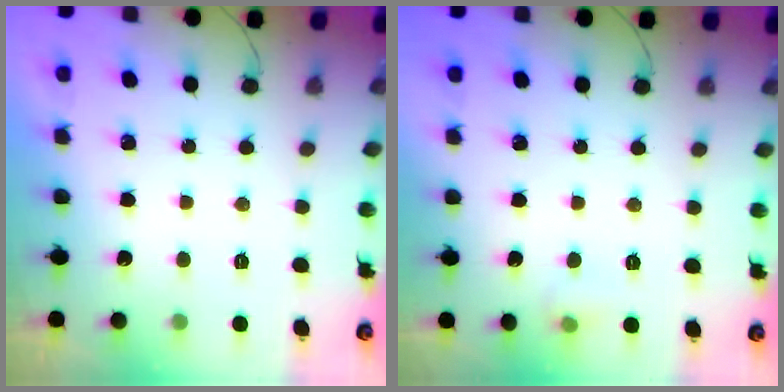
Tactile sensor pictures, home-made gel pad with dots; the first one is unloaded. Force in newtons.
{"total": 5.3, "press": 5.1, "slide": 1.5}